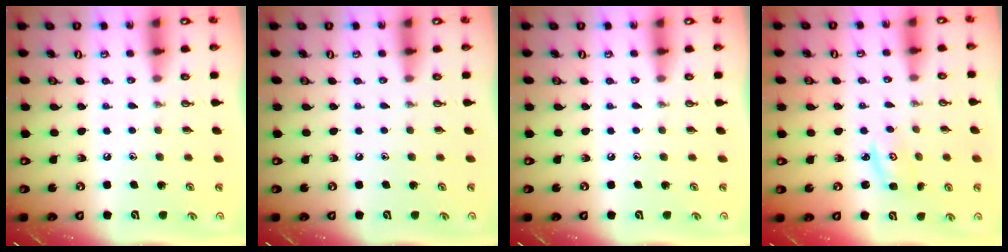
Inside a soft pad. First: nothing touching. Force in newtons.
{"total": 0.0}
{"total": 0.0}
{"total": 2.3, "press": 2.3, "slide": 0.2}